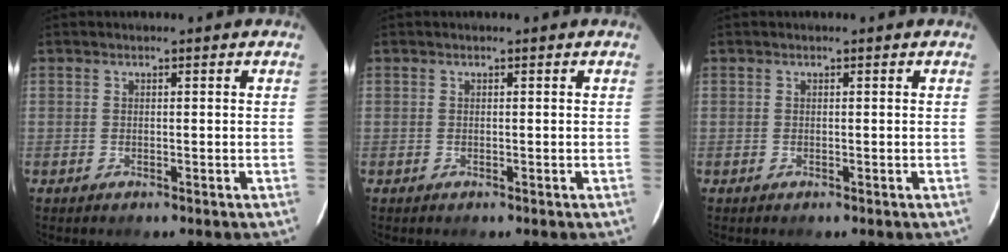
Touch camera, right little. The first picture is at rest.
{"total": 0.0}
{"total": 0.0}